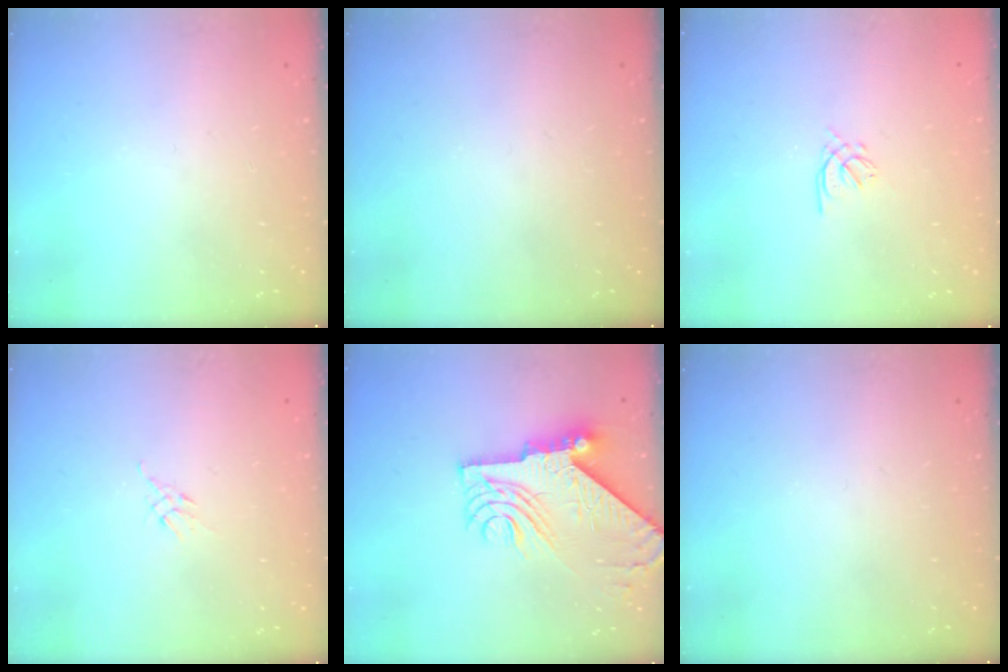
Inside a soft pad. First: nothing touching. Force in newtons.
{"total": 0.0}
{"total": 1.2, "press": 1.0, "slide": 0.5}
{"total": 2.6, "press": 2.5, "slide": 0.7}
{"total": 11.9, "press": 11.9, "slide": 1.2}
{"total": 0.0}